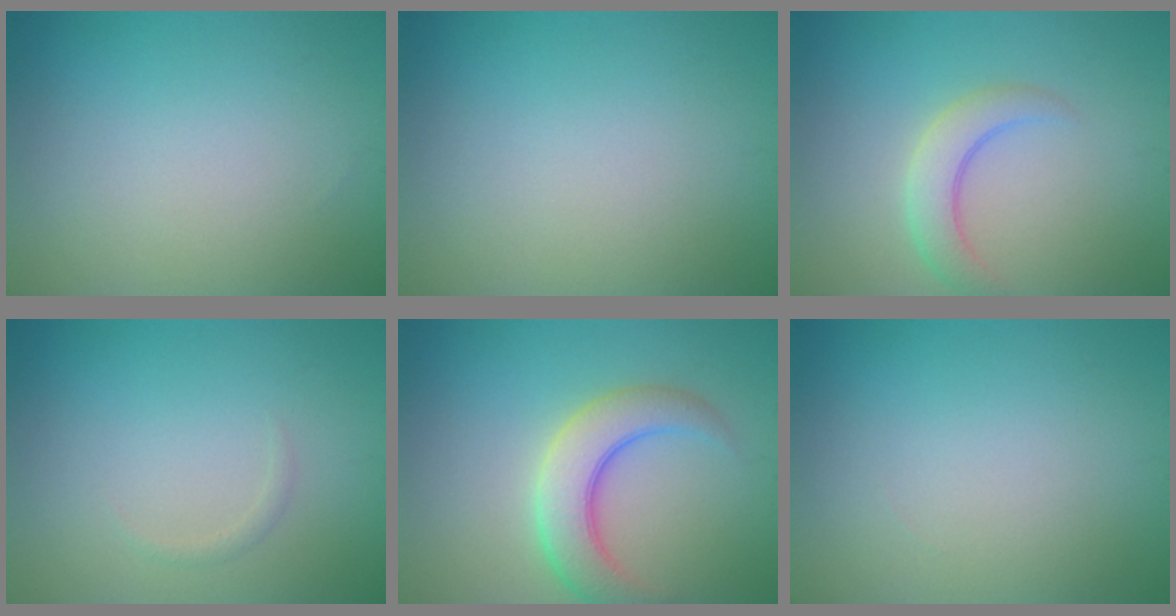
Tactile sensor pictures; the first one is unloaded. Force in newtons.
{"total": 0.0}
{"total": 3.0, "press": 3.0, "slide": 0.2}
{"total": 0.7, "press": 0.7, "slide": 0.0}
{"total": 5.2, "press": 5.2, "slide": 0.3}
{"total": 0.0}